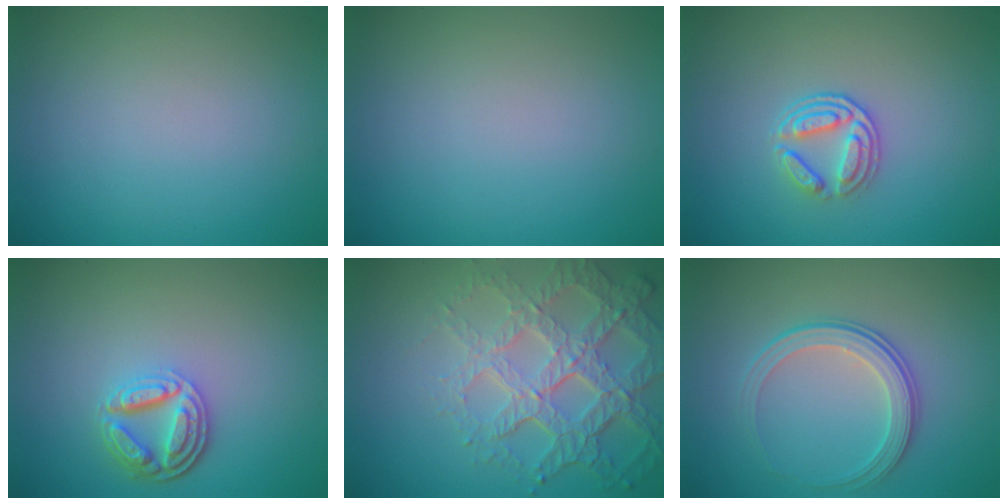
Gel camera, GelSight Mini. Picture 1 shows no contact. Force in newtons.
{"total": 0.0}
{"total": 2.6, "press": 2.1, "slide": 1.6}
{"total": 4.1, "press": 3.2, "slide": 2.6}
{"total": 7.6, "press": 5.3, "slide": 5.4}
{"total": 3.4, "press": 2.8, "slide": 1.9}